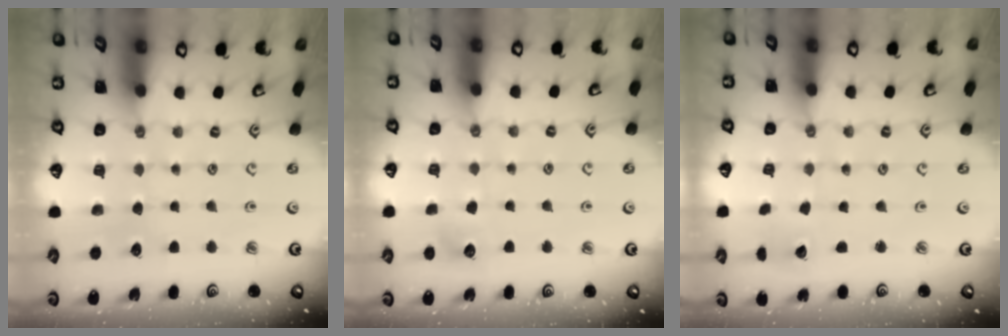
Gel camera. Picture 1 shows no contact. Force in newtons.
{"total": 4.7, "press": 4.7, "slide": 0.6}
{"total": 2.3, "press": 2.3, "slide": 0.1}